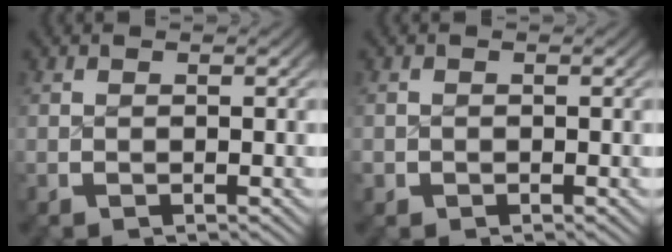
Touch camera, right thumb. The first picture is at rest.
{"total": 0.9, "force": [-0.4, 0.8, 0.0], "torque": [-0.004, -0.008, -0.006]}